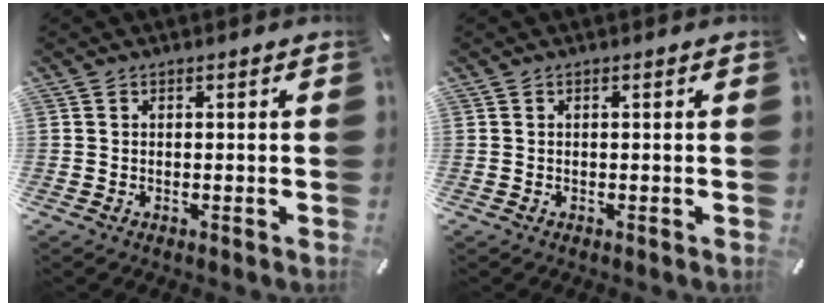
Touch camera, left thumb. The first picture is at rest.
{"total": 0.0}